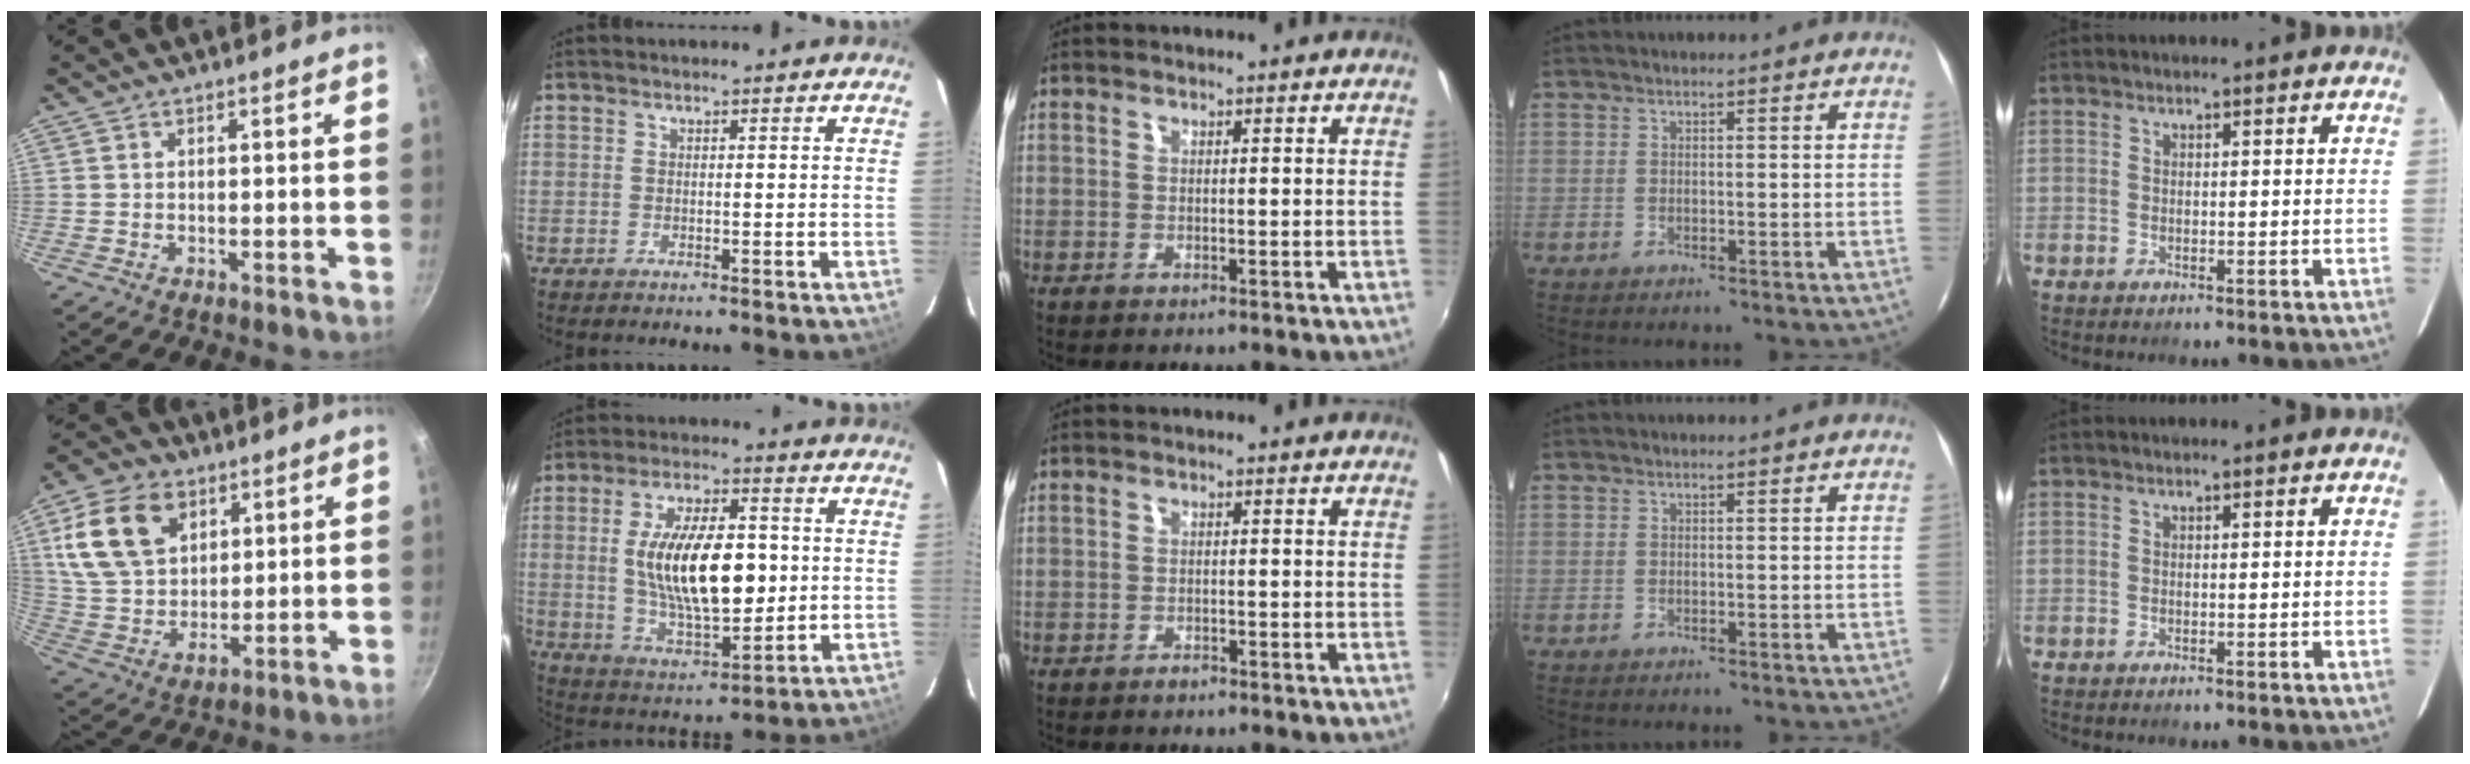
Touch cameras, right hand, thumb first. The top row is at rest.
{"thumb": {"total": 16.4, "force": [6.2, 11.3, 10.1], "torque": [-0.168, -0.009, 0.123]}, "index": {"total": 17.4, "force": [1.0, 7.3, 15.7], "torque": [-0.282, 0.000, 0.028]}, "middle": {"total": 1.1, "force": [-1.0, 0.4, 0.3], "torque": [-0.007, -0.001, -0.016]}}